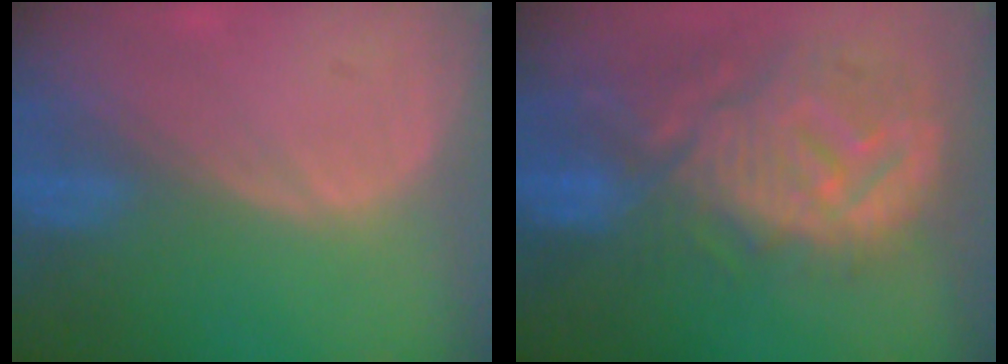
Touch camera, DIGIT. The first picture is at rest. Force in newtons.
{"total": 12.3, "press": 11.0, "slide": 5.5}